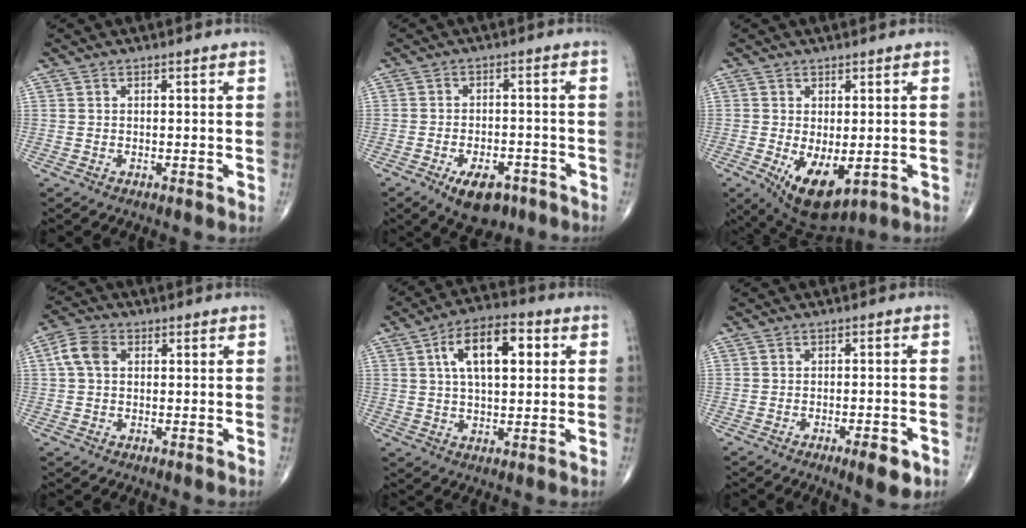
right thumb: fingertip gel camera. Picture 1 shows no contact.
{"total": 8.5, "force": [-4.9, 4.4, 5.4], "torque": [-0.071, 0.020, -0.070]}
{"total": 9.3, "force": [-2.5, 4.5, 7.8], "torque": [-0.118, -0.016, -0.023]}
{"total": 5.2, "force": [1.0, 3.7, 3.5], "torque": [-0.075, 0.015, 0.015]}
{"total": 12.7, "force": [3.6, 6.1, 10.5], "torque": [-0.152, 0.007, 0.053]}
{"total": 4.8, "force": [-2.4, 1.2, 3.9], "torque": [-0.051, 0.003, -0.030]}